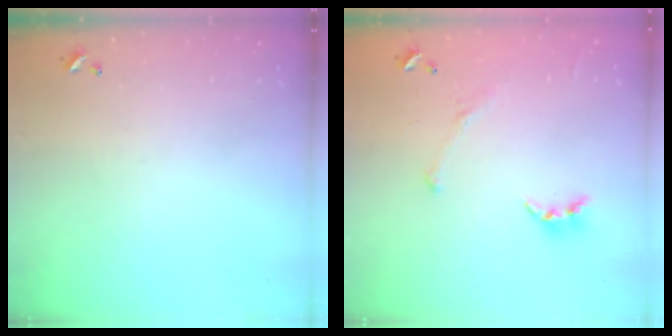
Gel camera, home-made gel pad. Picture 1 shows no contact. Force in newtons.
{"total": 2.3, "press": 2.3, "slide": 0.5}